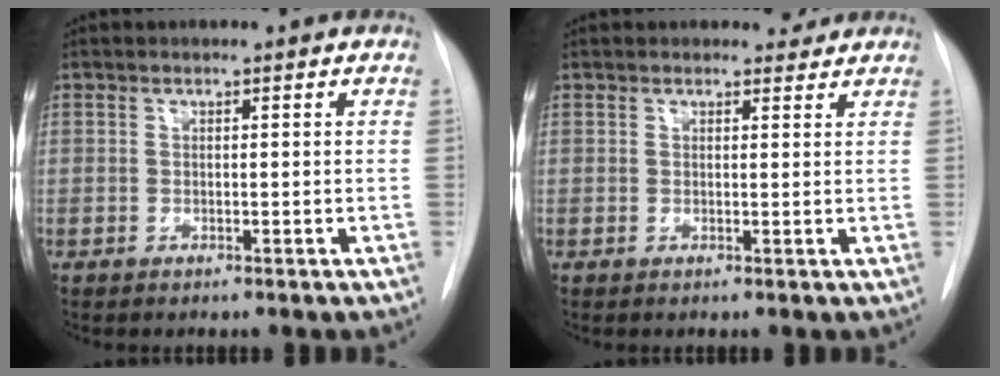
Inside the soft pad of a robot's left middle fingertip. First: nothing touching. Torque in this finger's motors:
{"motor_torque": [0.05, -0.07, -0.02, 0.00]}